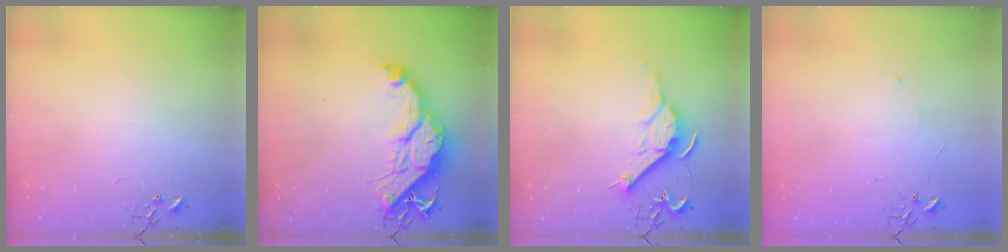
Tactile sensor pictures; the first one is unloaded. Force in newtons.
{"total": 17.4, "press": 17.4, "slide": 0.8}
{"total": 11.4, "press": 11.4, "slide": 1.2}
{"total": 2.9, "press": 2.9, "slide": 0.4}